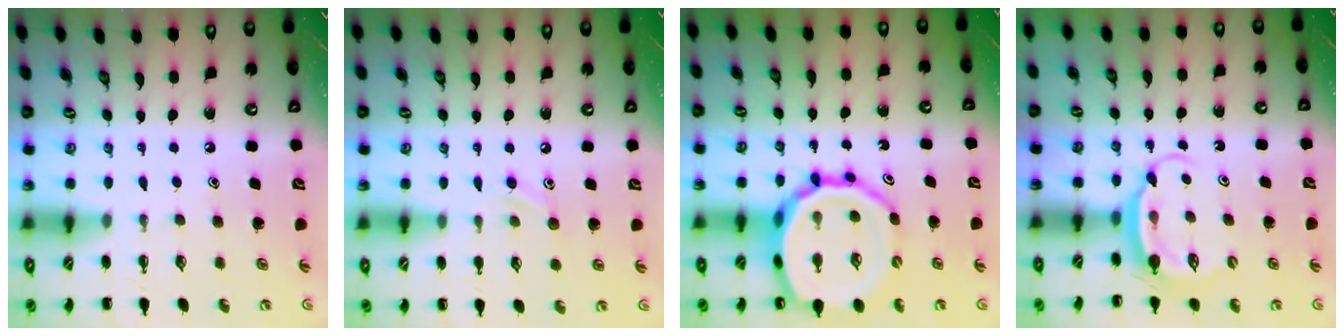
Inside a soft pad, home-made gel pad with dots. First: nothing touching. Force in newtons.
{"total": 7.6, "press": 7.4, "slide": 1.8}
{"total": 21.2, "press": 20.8, "slide": 4.1}
{"total": 6.5, "press": 6.4, "slide": 0.7}